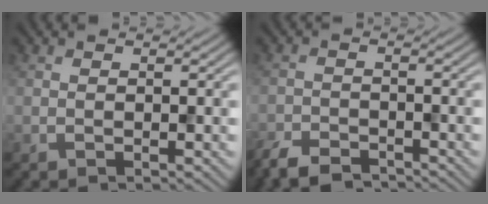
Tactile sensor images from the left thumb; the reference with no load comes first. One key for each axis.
{"total": 5.0, "fx": -4.4, "fy": 1.5, "fz": 2.0, "tx": -0.036, "ty": -0.011, "tz": -0.088}